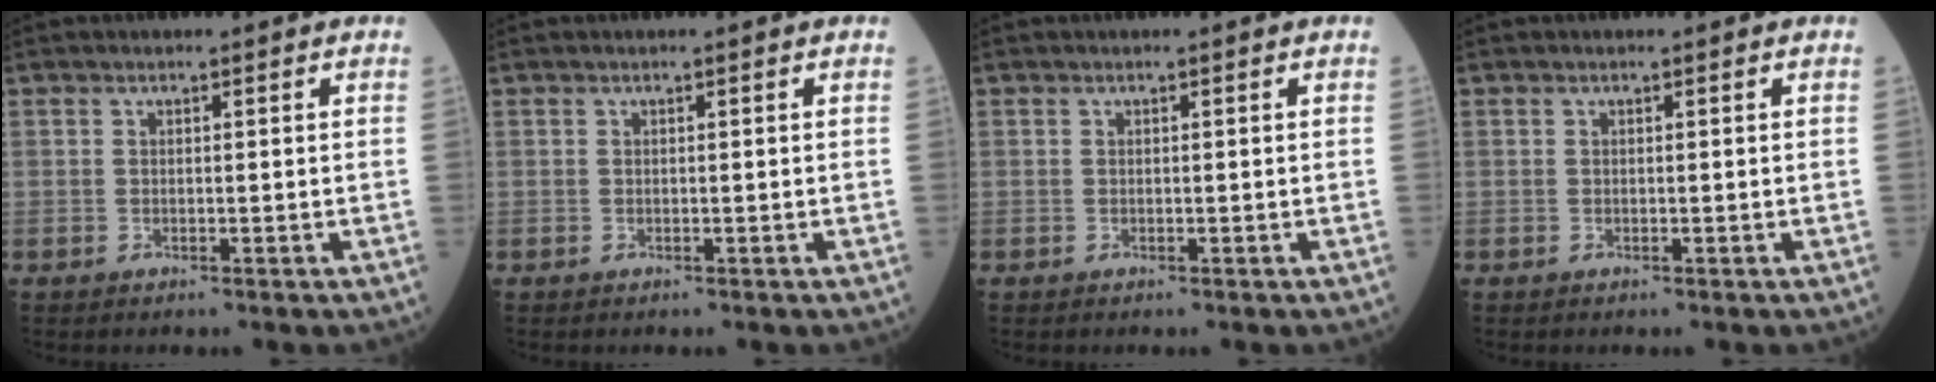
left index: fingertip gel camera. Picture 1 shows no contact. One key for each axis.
{"total": 0.0}
{"total": 0.0}
{"total": 0.0}